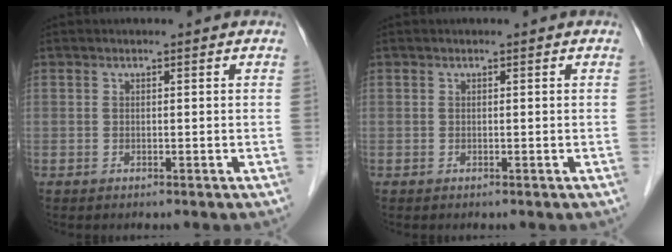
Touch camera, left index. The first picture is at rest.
{"total": 0.0}